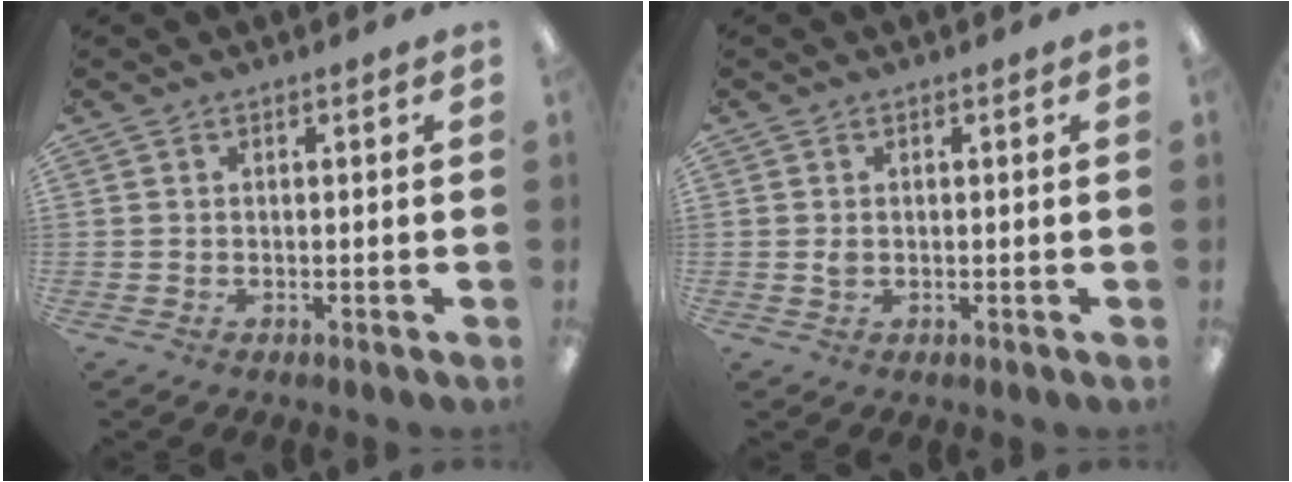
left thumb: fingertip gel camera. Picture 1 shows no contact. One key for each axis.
{"total": 1.2, "fx": 0.1, "fy": 0.9, "fz": 0.8, "tx": -0.009, "ty": 0.000, "tz": -0.001}